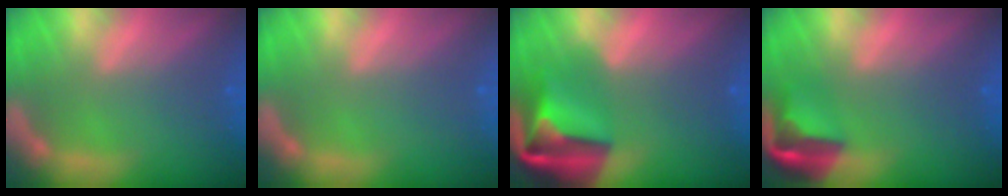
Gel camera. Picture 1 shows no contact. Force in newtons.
{"total": 0.0}
{"total": 10.1}
{"total": 5.5}